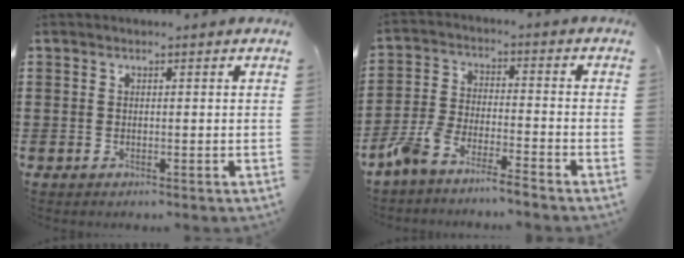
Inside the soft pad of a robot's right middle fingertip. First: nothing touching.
{"total": 6.2, "force": [-5.9, 0.0, 1.9], "torque": [-0.066, -0.010, -0.121]}